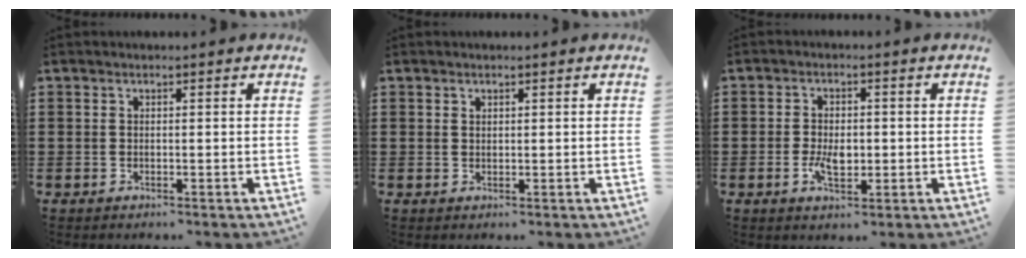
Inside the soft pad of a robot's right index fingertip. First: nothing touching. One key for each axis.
{"total": 0.8, "fx": 0.6, "fy": 0.4, "fz": 0.1, "tx": -0.004, "ty": 0.001, "tz": 0.013}
{"total": 4.0, "fx": -0.8, "fy": 2.3, "fz": 3.2, "tx": -0.064, "ty": 0.003, "tz": -0.014}